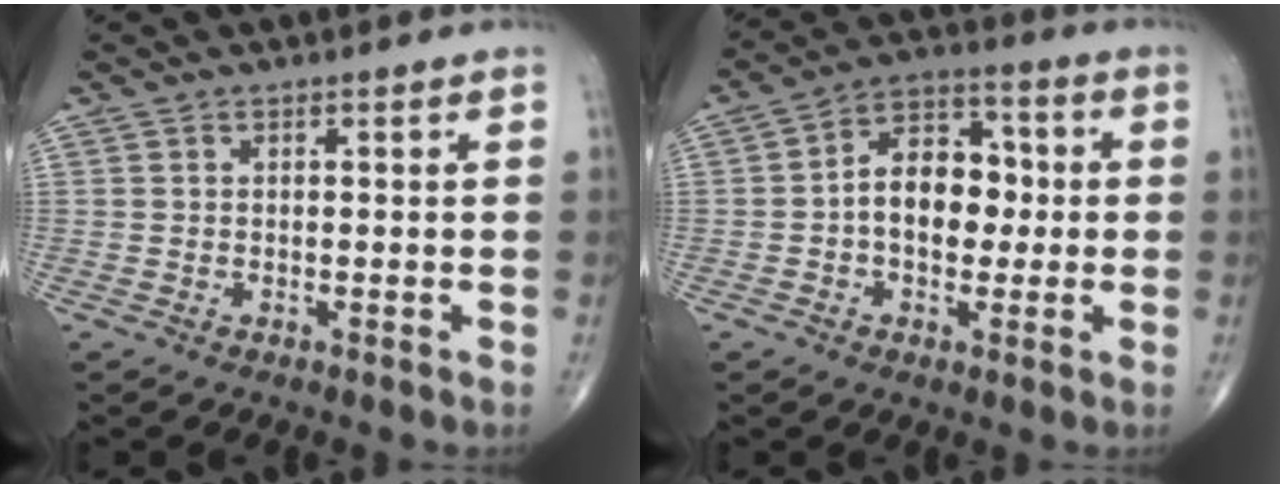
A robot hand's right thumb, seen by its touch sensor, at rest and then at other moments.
{"total": 11.0, "force": [-0.4, 7.5, 8.0], "torque": [-0.095, 0.030, -0.019]}